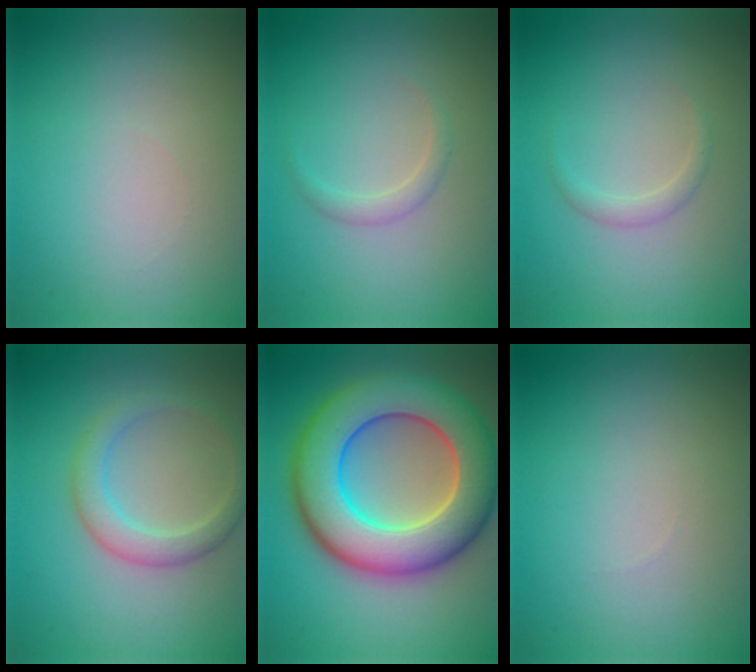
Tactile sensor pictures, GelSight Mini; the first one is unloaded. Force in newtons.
{"total": 1.1, "press": 1.1, "slide": 0.1}
{"total": 1.1, "press": 1.1, "slide": 0.0}
{"total": 2.8, "press": 2.8, "slide": 0.1}
{"total": 12.3, "press": 12.3, "slide": 0.5}
{"total": 0.0}